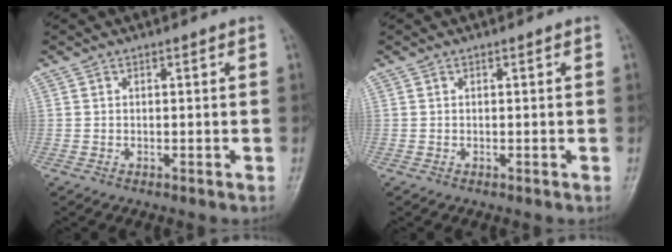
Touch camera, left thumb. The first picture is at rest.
{"total": 0.0}